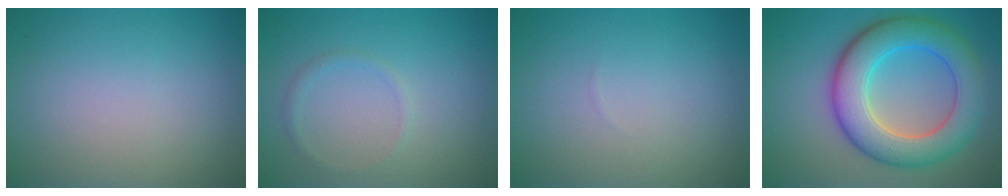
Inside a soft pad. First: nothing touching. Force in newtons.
{"total": 0.9, "press": 0.9, "slide": 0.1}
{"total": 0.0}
{"total": 8.7, "press": 8.7, "slide": 0.1}